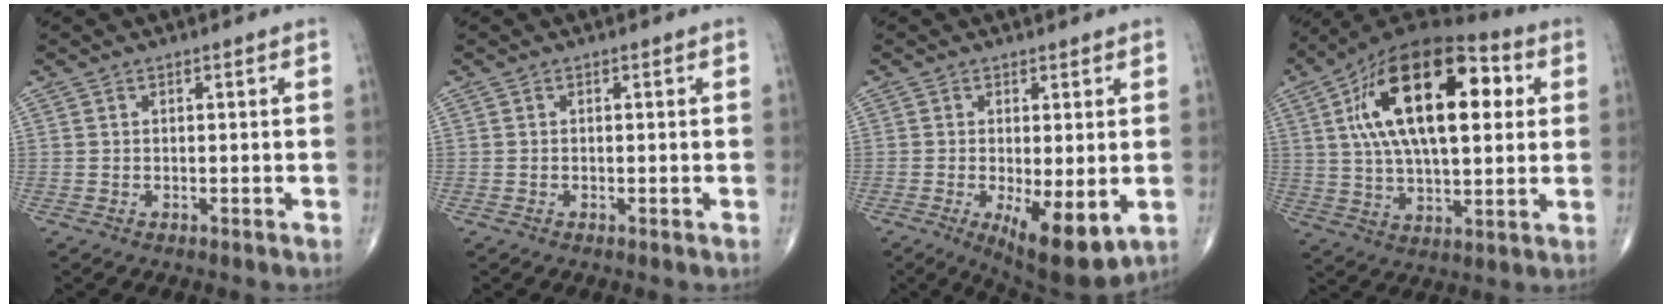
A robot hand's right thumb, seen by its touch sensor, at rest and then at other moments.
{"total": 0.0}
{"total": 10.2, "force": [-2.6, 3.5, 9.3], "torque": [-0.141, -0.025, -0.030]}
{"total": 25.0, "force": [6.4, 12.0, 21.0], "torque": [-0.350, 0.013, 0.098]}